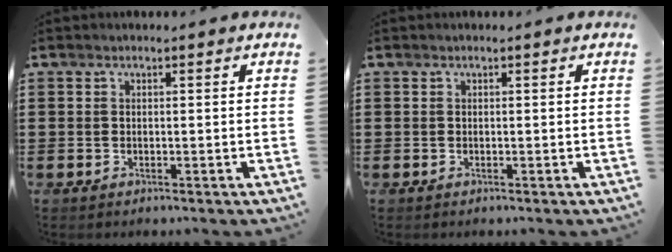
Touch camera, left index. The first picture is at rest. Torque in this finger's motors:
{"motor_torque": [0.00, 0.00, 0.00, 0.00]}